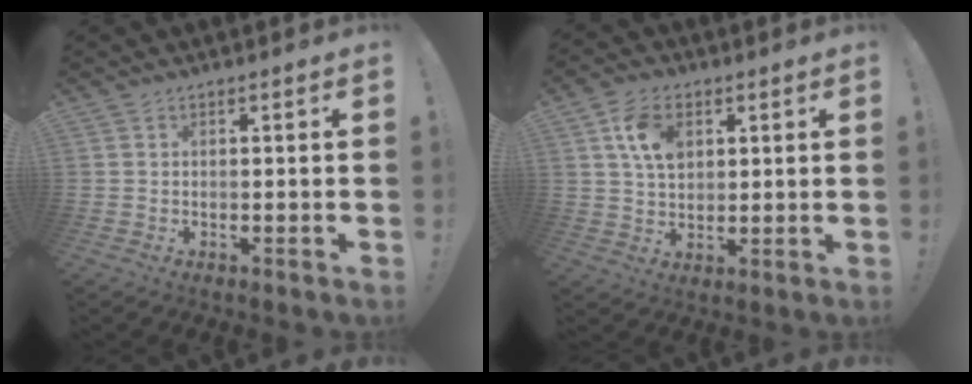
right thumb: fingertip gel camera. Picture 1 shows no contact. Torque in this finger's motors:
{"motor_torque": [1.56, 1.91, 0.50, -0.70, 0.02]}